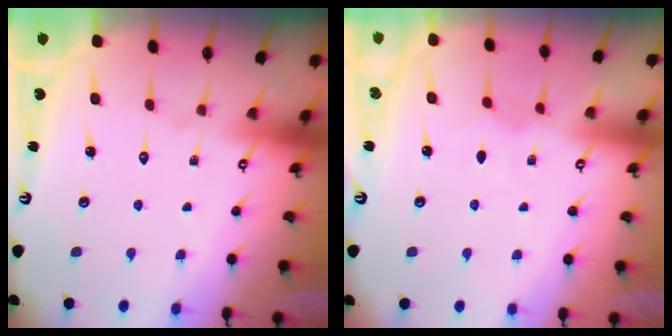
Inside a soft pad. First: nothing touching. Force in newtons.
{"total": 3.4, "press": 3.3, "slide": 0.5}